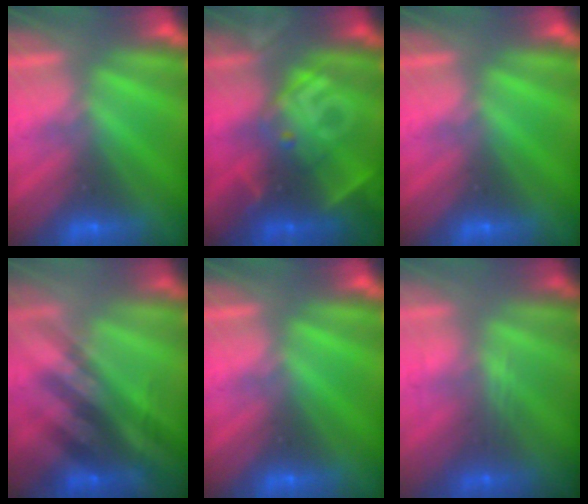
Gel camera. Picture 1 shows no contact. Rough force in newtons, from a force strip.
{"total": 2.8}
{"total": 0.0}
{"total": 2.7}
{"total": 0.0}
{"total": 2.7}